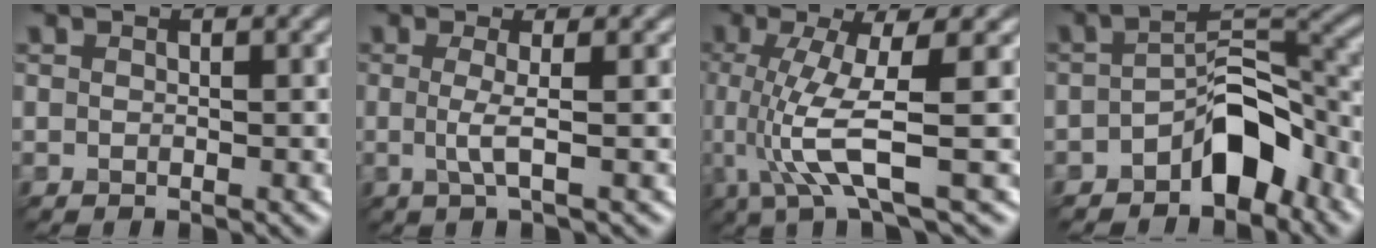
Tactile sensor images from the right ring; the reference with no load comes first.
{"total": 1.3, "force": [-0.1, -0.2, 1.3], "torque": [-0.038, -0.001, 0.007]}
{"total": 5.9, "force": [-0.7, 0.5, 5.9], "torque": [-0.128, 0.003, 0.003]}
{"total": 5.3, "force": [-3.7, 2.0, 3.3], "torque": [-0.051, 0.019, -0.056]}